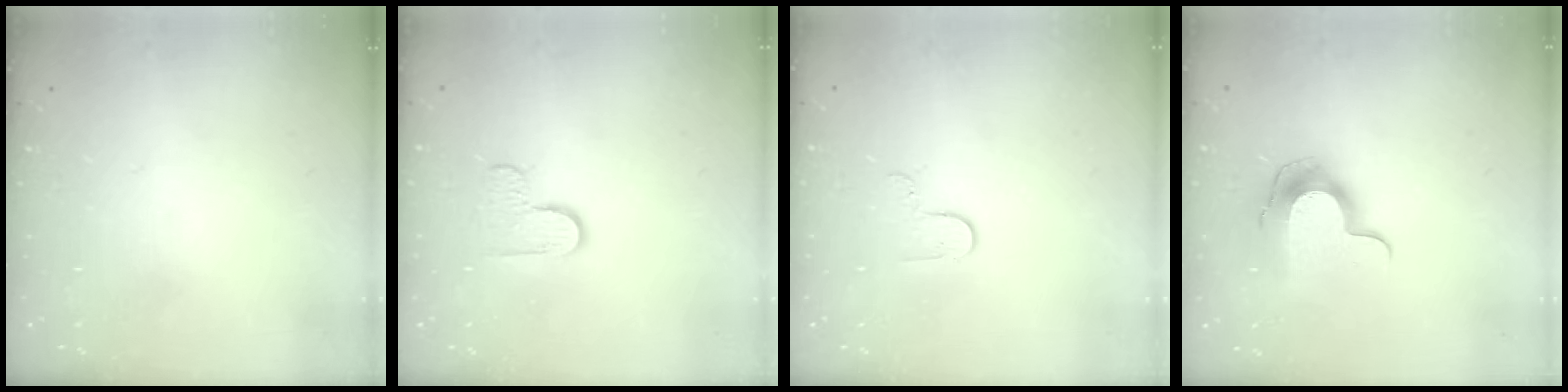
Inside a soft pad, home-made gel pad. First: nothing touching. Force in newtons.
{"total": 4.9, "press": 4.8, "slide": 0.4}
{"total": 4.7, "press": 4.6, "slide": 0.5}
{"total": 10.5, "press": 10.5, "slide": 0.3}